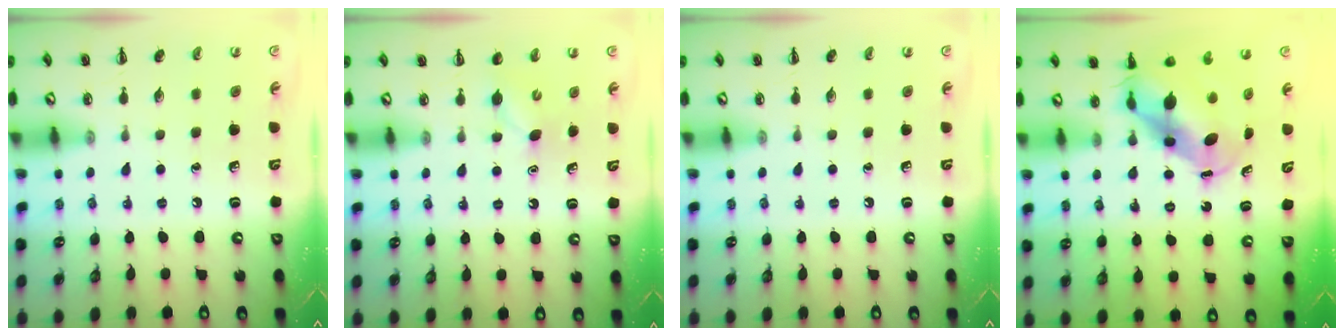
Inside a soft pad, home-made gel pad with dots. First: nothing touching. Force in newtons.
{"total": 3.4, "press": 3.2, "slide": 1.0}
{"total": 0.0}
{"total": 7.8, "press": 7.6, "slide": 2.1}